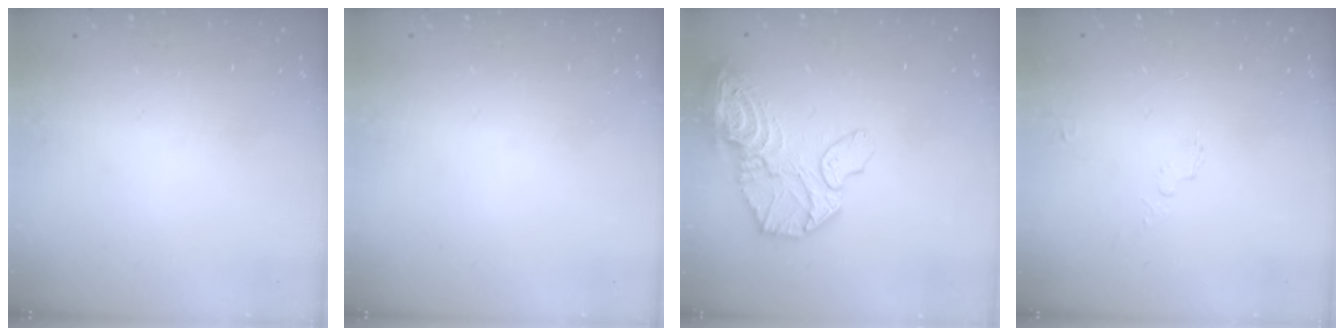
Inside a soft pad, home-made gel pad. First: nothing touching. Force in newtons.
{"total": 0.0}
{"total": 17.1, "press": 16.9, "slide": 2.3}
{"total": 4.1, "press": 3.7, "slide": 1.7}